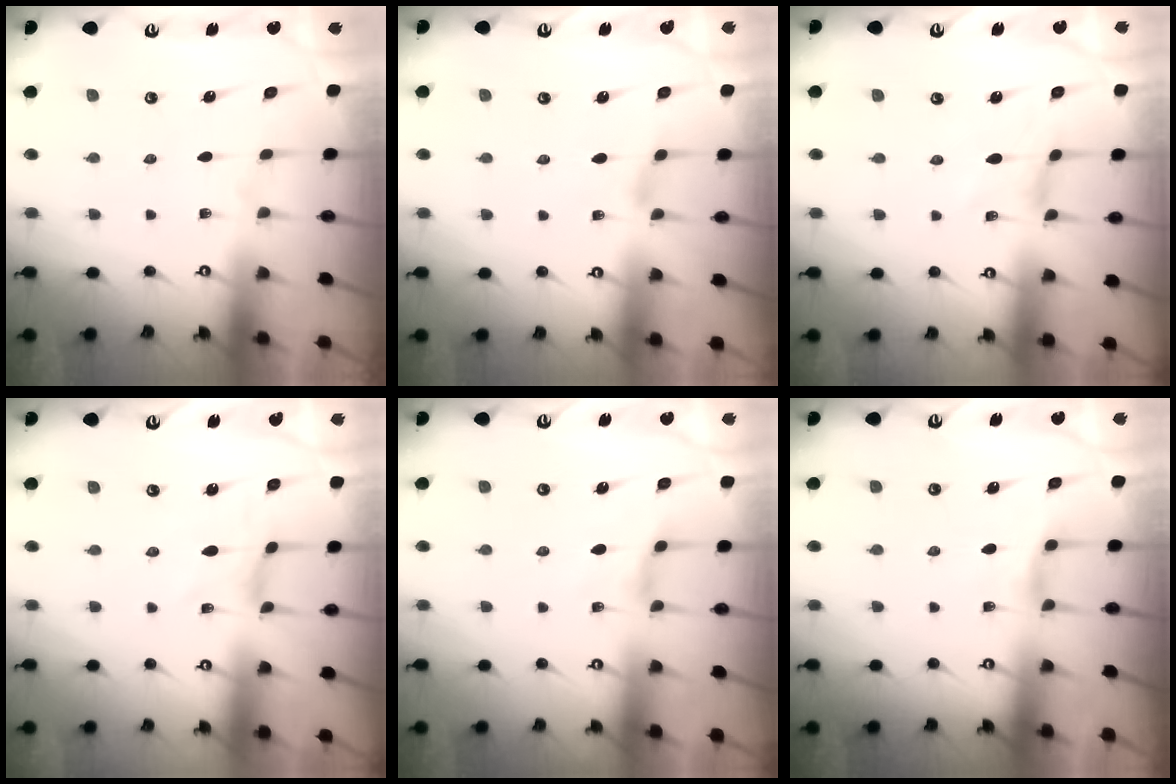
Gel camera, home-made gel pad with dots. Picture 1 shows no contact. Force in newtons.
{"total": 1.8, "press": 1.8, "slide": 0.4}
{"total": 0.0}
{"total": 0.0}
{"total": 2.6, "press": 2.5, "slide": 0.5}
{"total": 2.6, "press": 2.5, "slide": 0.4}